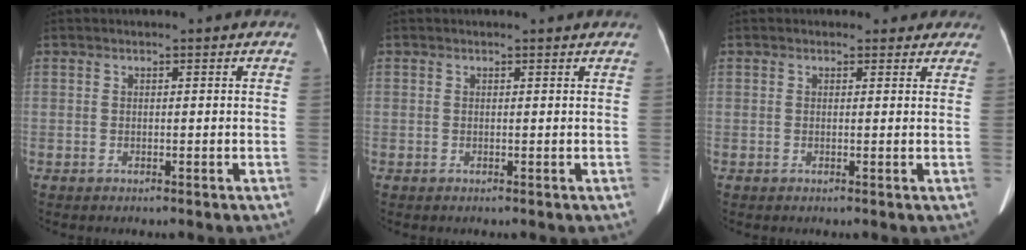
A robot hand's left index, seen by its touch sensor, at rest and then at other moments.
{"total": 0.5, "force": [0.5, 0.2, 0.1], "torque": [-0.010, 0.008, 0.004]}
{"total": 2.6, "force": [2.0, 1.7, 0.2], "torque": [0.011, 0.000, 0.010]}